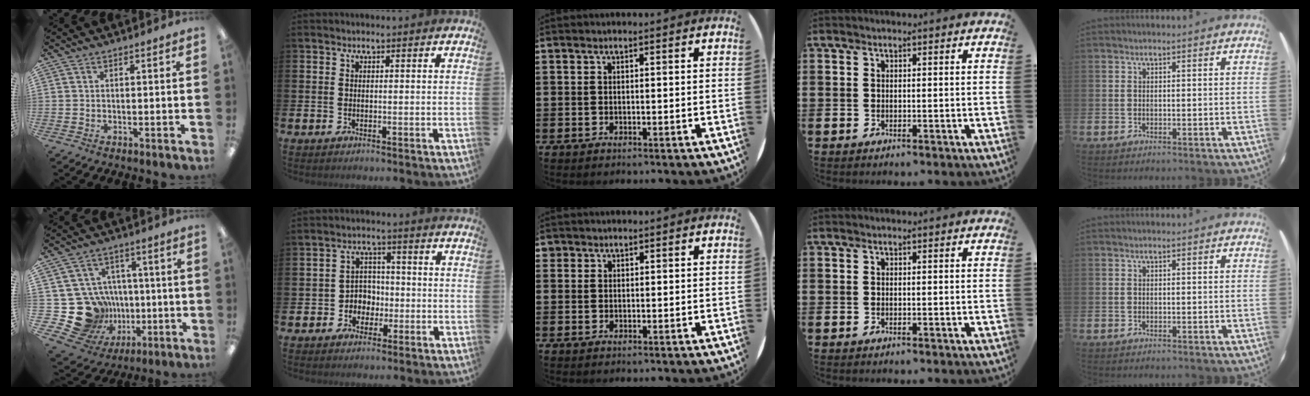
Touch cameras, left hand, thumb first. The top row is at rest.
{"thumb": {"total": 19.1, "force": [-2.3, 17.6, 7.0], "torque": [-0.146, 0.000, 0.004]}, "index": {"total": 3.6, "force": [-1.1, 3.3, 0.8], "torque": [-0.023, 0.001, -0.031]}, "middle": {"total": 0.8, "force": [0.7, 0.4, 0.0], "torque": [-0.001, 0.002, 0.015]}}